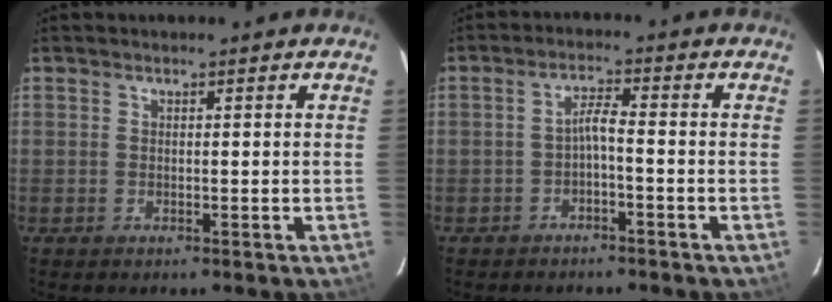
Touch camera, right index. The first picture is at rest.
{"total": 2.7, "force": [-1.6, 0.1, 2.2], "torque": [-0.048, 0.009, -0.029]}